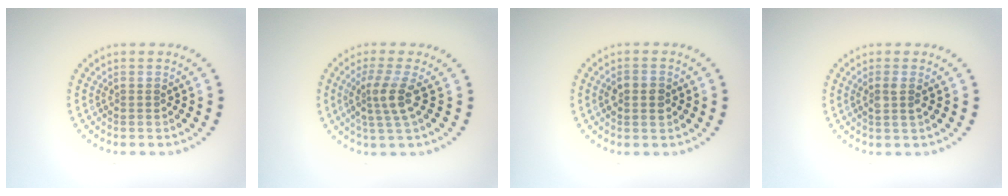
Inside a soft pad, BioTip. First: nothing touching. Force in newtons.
{"total": 2.9, "press": 2.2, "slide": 1.9}
{"total": 2.6, "press": 2.6, "slide": 0.1}
{"total": 1.5, "press": 1.3, "slide": 0.9}